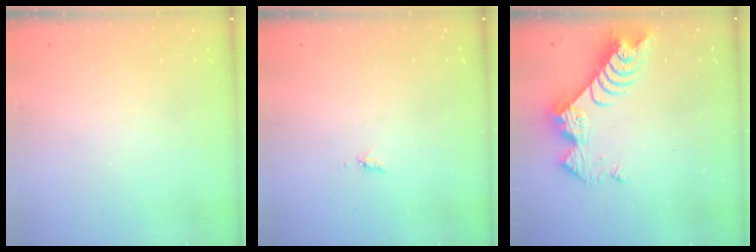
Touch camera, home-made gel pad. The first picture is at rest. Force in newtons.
{"total": 4.1, "press": 4.0, "slide": 0.6}
{"total": 9.4, "press": 9.4, "slide": 0.8}